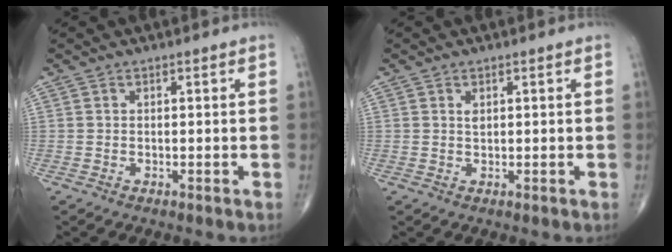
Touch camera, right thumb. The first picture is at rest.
{"total": 1.1, "force": [0.5, 0.6, 0.8], "torque": [-0.008, -0.001, 0.009]}